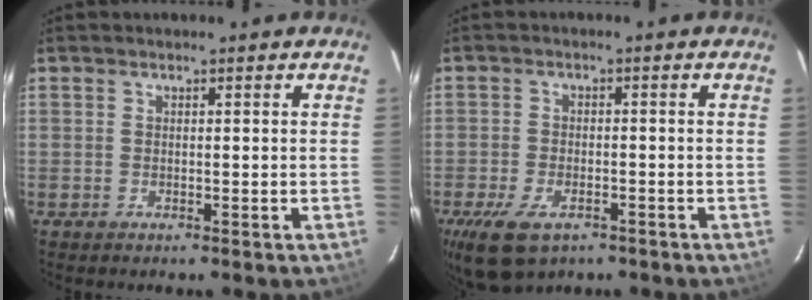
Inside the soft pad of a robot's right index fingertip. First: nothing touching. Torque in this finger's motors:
{"motor_torque": [0.92, -0.82, 0.48, 0.04]}